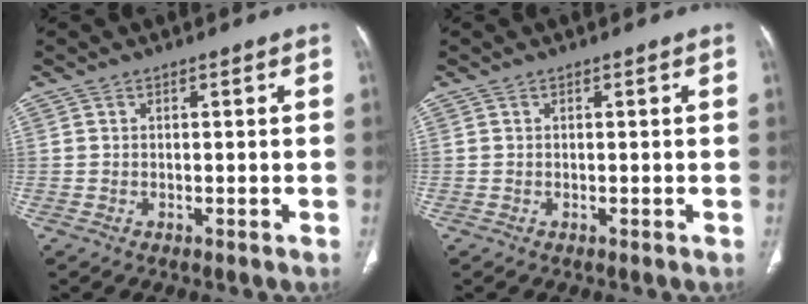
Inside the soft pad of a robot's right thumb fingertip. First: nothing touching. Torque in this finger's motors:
{"motor_torque": [0.00, 0.00, -0.26, 0.25, 0.00]}